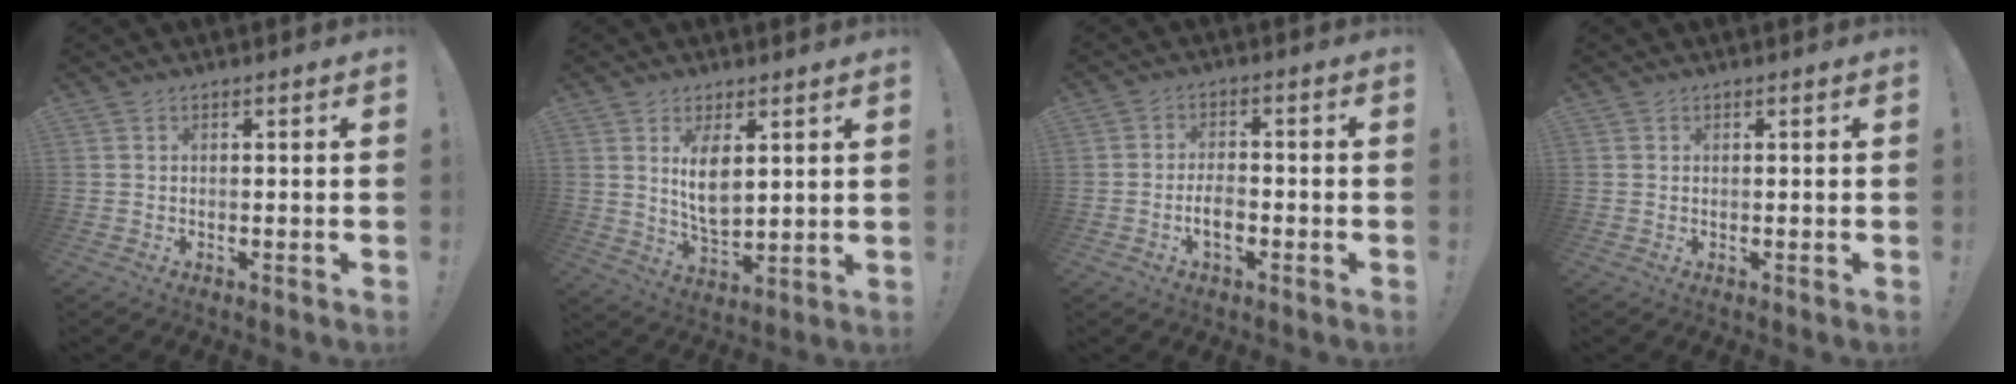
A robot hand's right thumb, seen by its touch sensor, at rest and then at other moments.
{"total": 8.8, "force": [3.5, 4.7, 6.5], "torque": [-0.109, -0.021, 0.060]}
{"total": 5.2, "force": [-1.9, 2.6, 4.1], "torque": [-0.073, 0.001, -0.036]}
{"total": 0.0}